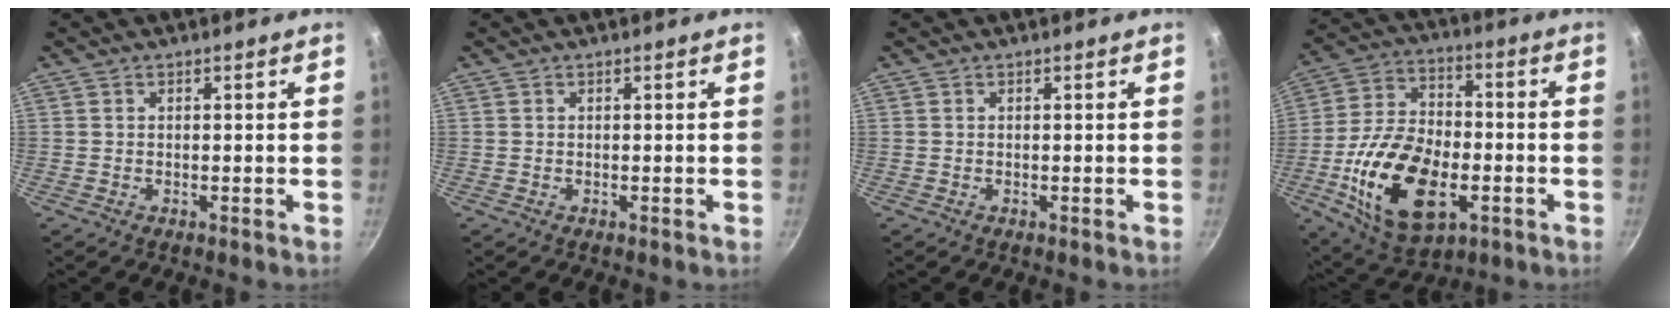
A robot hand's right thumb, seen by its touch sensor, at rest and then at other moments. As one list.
[{"total": 0.0}, {"total": 0.0}, {"total": 21.0, "force": [-5.7, 12.1, 16.1], "torque": [-0.285, 0.022, -0.091]}]